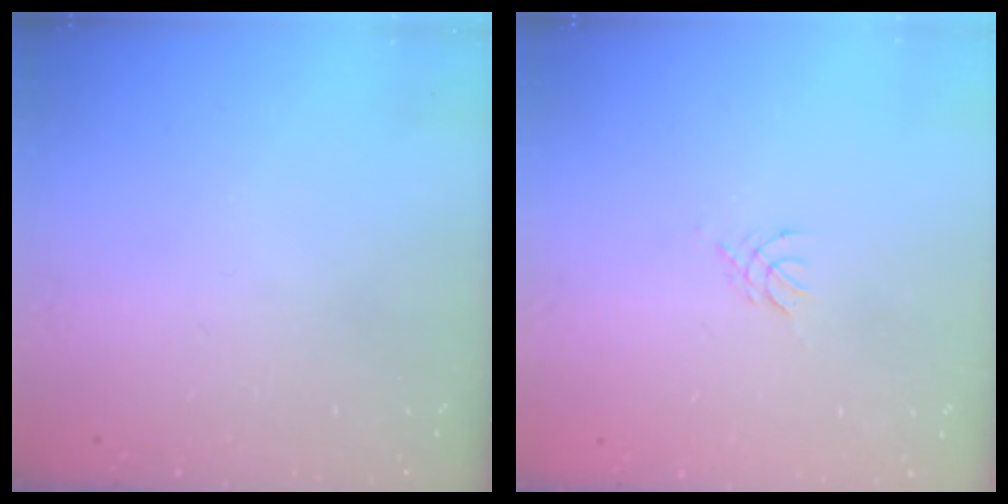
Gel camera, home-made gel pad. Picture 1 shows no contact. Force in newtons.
{"total": 2.8, "press": 2.7, "slide": 0.6}